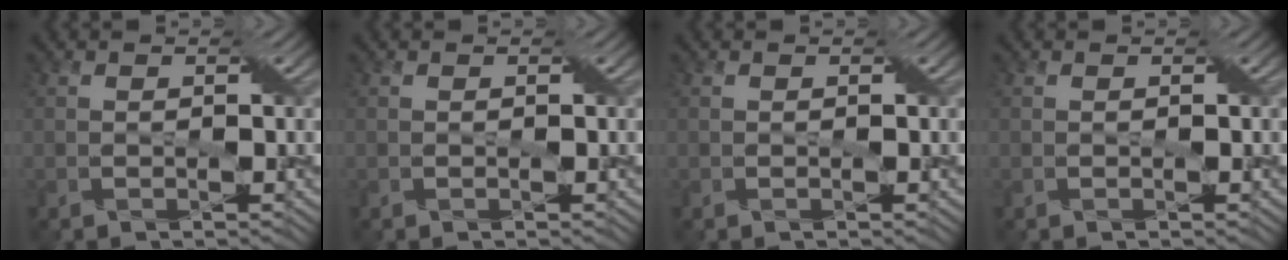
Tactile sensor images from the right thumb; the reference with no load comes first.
{"total": 0.0}
{"total": 0.0}
{"total": 0.0}